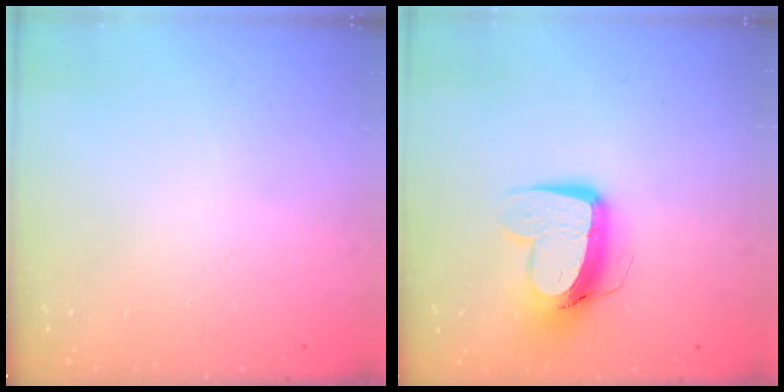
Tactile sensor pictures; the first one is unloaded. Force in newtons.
{"total": 11.6, "press": 11.5, "slide": 1.3}